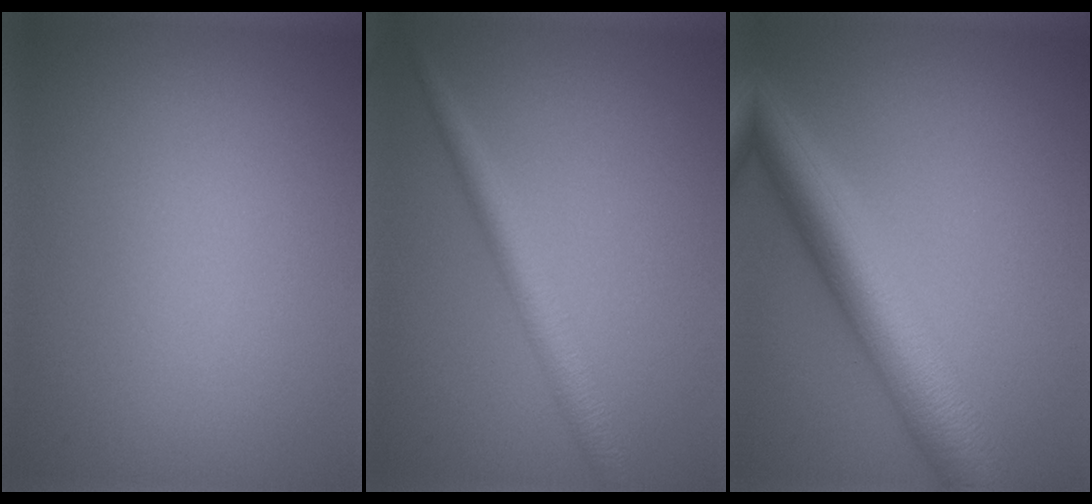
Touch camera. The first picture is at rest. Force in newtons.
{"total": 3.0, "press": 3.0, "slide": 0.1}
{"total": 7.5, "press": 7.5, "slide": 0.1}